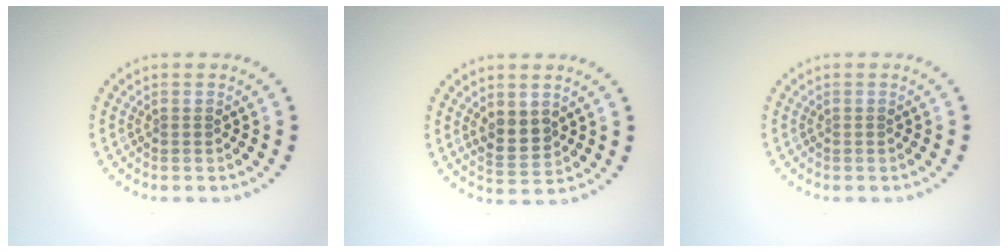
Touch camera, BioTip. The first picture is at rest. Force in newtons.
{"total": 2.6, "press": 2.5, "slide": 0.7}
{"total": 0.0}